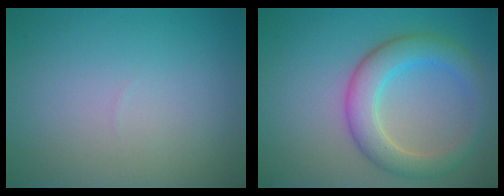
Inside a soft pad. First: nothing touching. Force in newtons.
{"total": 4.8, "press": 4.8, "slide": 0.1}